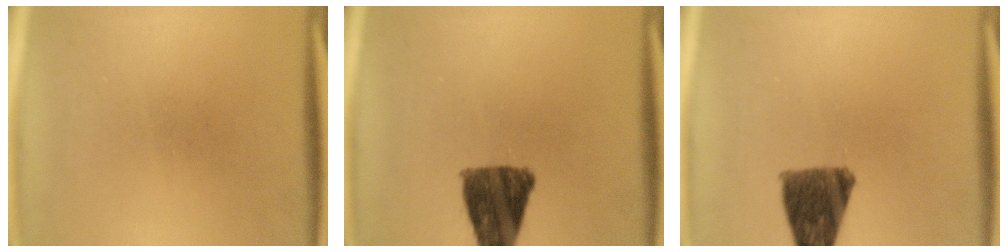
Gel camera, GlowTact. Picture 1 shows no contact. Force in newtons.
{"total": 10.8}
{"total": 10.0}